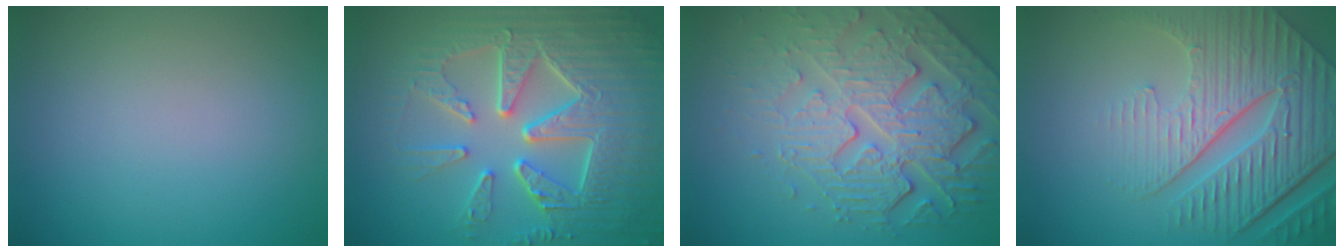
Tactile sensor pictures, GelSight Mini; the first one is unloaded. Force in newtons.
{"total": 9.1, "press": 6.5, "slide": 6.3}
{"total": 6.6, "press": 5.4, "slide": 3.9}
{"total": 9.0, "press": 6.2, "slide": 6.5}